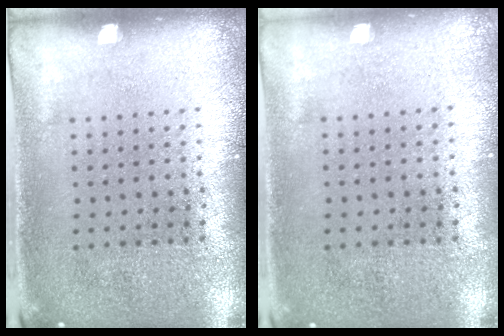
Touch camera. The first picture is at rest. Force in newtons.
{"total": 0.0}